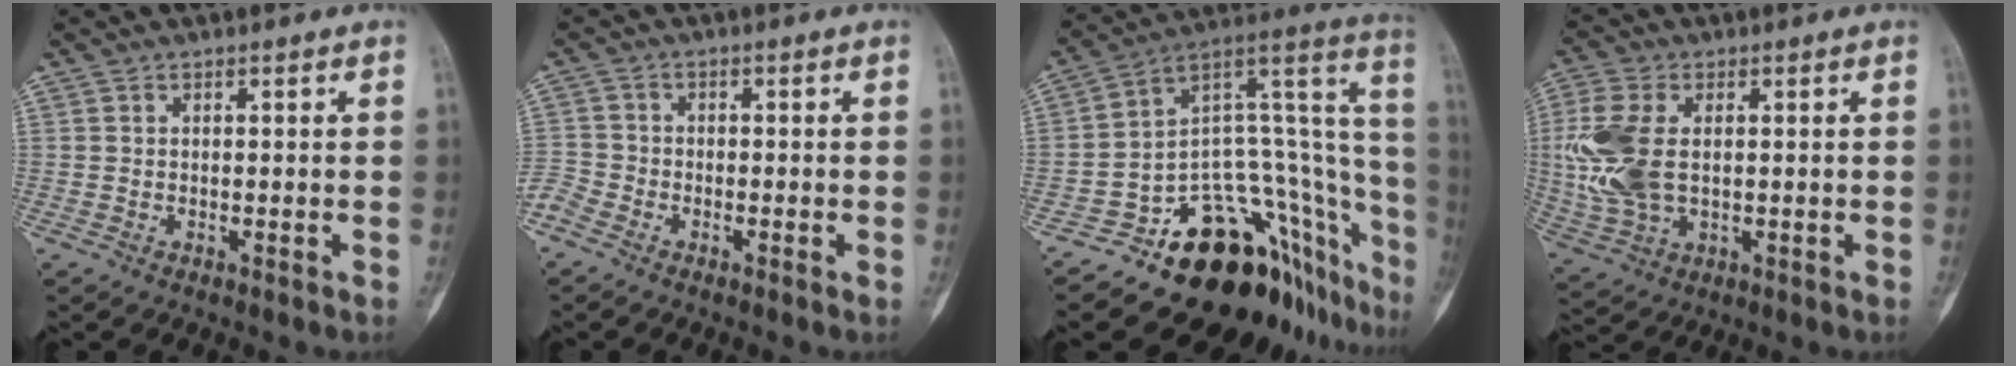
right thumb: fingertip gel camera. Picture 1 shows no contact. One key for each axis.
{"total": 3.5, "fx": -2.6, "fy": 1.9, "fz": 1.3, "tx": -0.027, "ty": -0.003, "tz": -0.065}
{"total": 24.8, "fx": -15.5, "fy": 11.2, "fz": 15.8, "tx": -0.082, "ty": 0.150, "tz": -0.218}
{"total": 12.6, "fx": 0.9, "fy": 7.7, "fz": 10.0, "tx": -0.238, "ty": 0.001, "tz": 0.023}